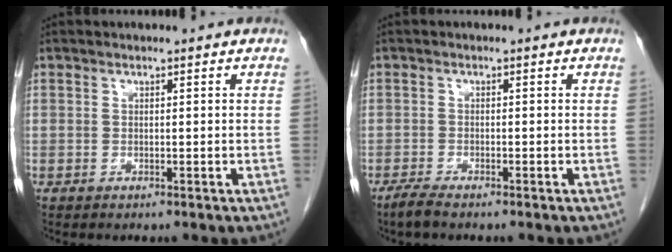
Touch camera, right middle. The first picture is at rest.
{"total": 2.0, "force": [-1.7, 0.2, 1.1], "torque": [-0.034, -0.006, -0.034]}